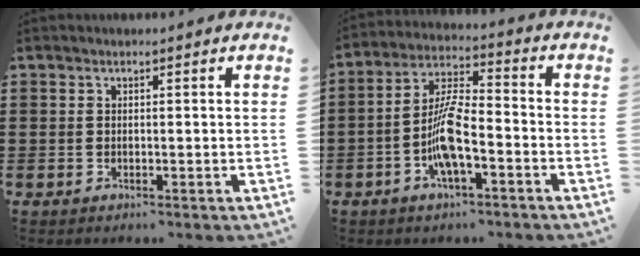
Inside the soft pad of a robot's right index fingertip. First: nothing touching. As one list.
[{"total": 8.4, "force": [-3.1, 2.5, 7.4], "torque": [-0.164, -0.004, -0.062]}]